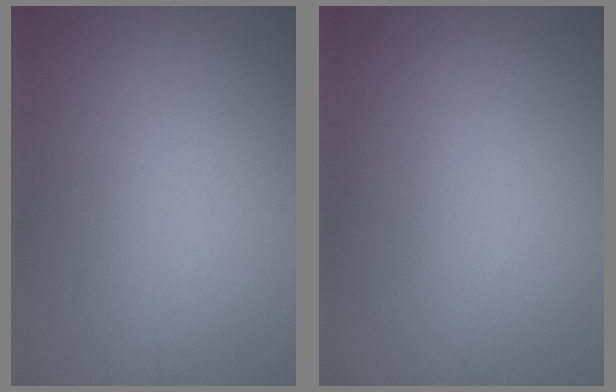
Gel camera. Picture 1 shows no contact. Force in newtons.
{"total": 0.0}